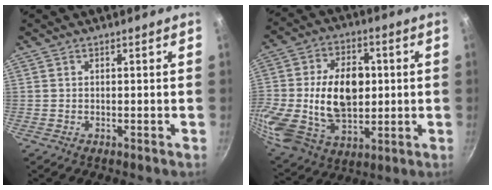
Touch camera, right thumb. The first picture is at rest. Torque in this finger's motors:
{"motor_torque": [2.50, 2.51, 2.22, -0.55, 0.28]}